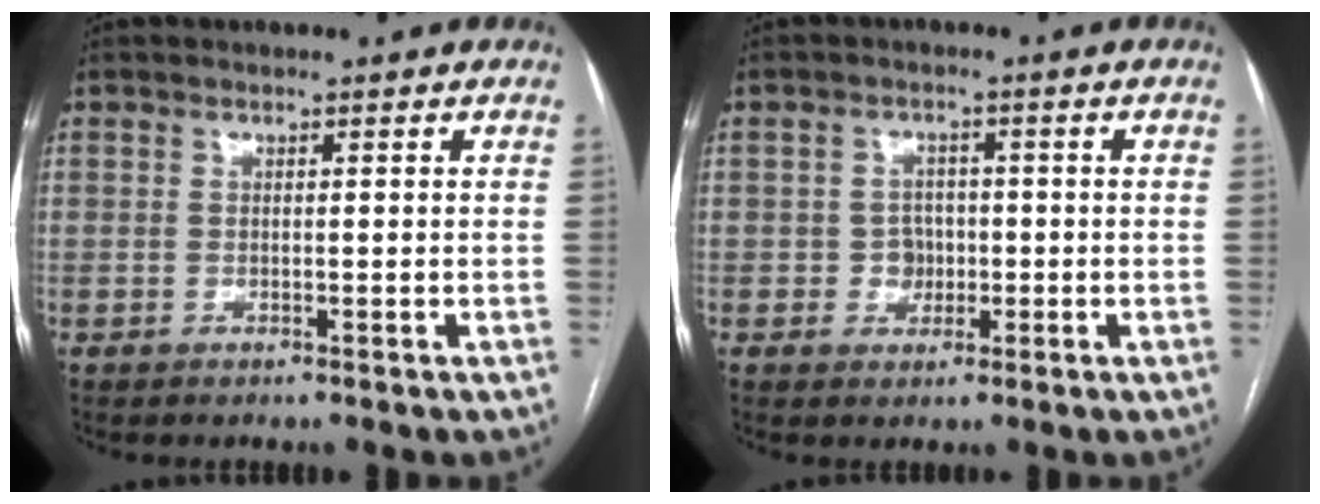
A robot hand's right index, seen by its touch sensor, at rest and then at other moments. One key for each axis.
{"total": 3.1, "fx": -0.6, "fy": 2.9, "fz": 0.9, "tx": -0.003, "ty": 0.009, "tz": -0.004}